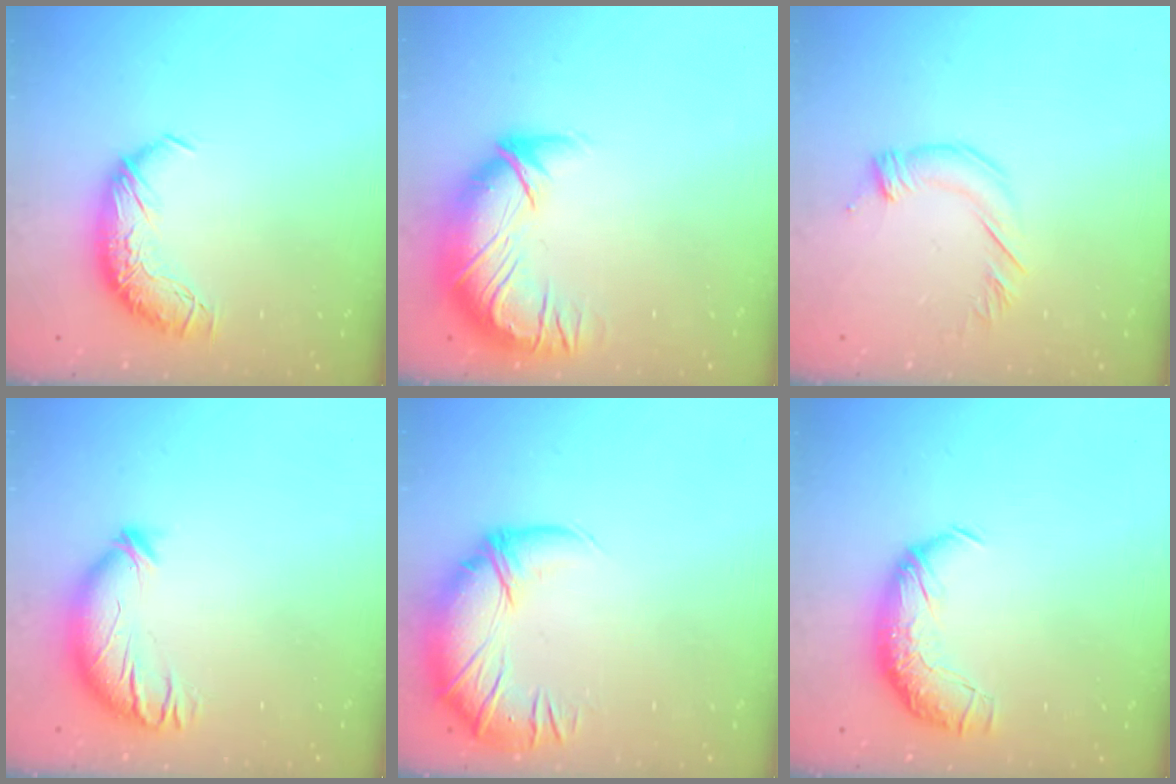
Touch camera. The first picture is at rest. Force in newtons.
{"total": 2.8, "press": 0.4, "slide": 2.8}
{"total": 3.2, "press": 3.1, "slide": 0.7}
{"total": 3.7, "press": 2.9, "slide": 2.3}
{"total": 2.9, "press": 0.4, "slide": 2.9}
{"total": 2.3, "press": 0.9, "slide": 2.2}